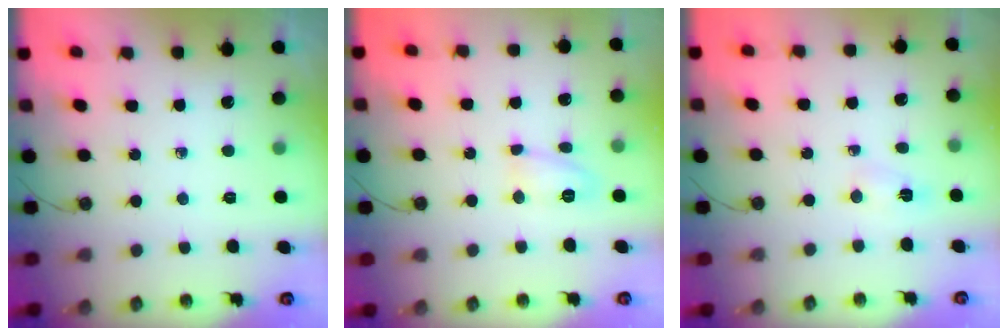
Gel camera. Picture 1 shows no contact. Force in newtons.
{"total": 7.3, "press": 7.3, "slide": 0.5}
{"total": 2.3, "press": 2.3, "slide": 0.3}